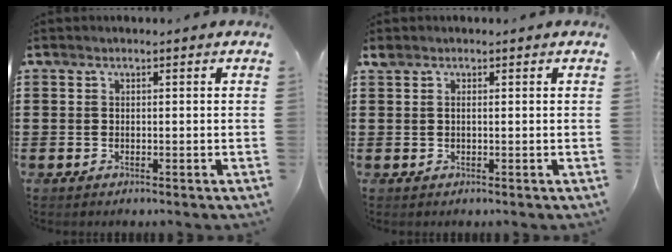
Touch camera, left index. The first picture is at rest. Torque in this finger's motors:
{"motor_torque": [-0.04, 0.04, -0.04, 0.01]}